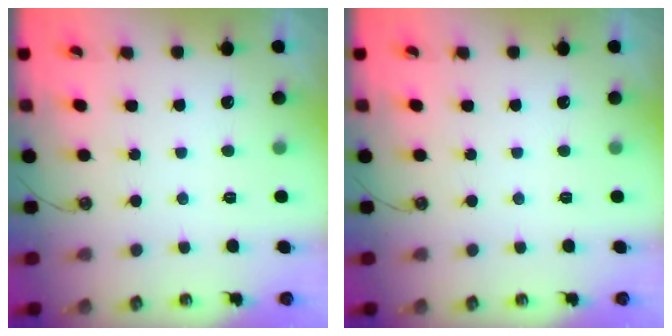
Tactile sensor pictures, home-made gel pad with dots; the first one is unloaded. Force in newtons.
{"total": 0.0}